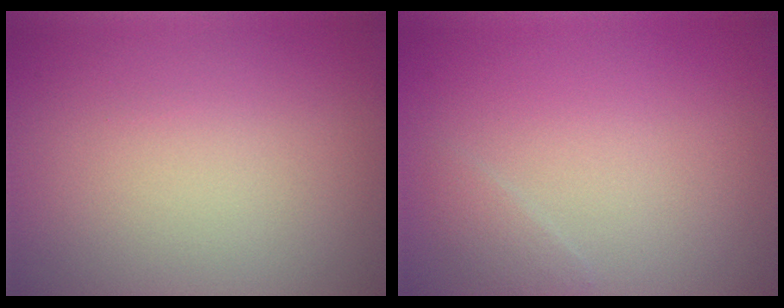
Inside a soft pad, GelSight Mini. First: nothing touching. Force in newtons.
{"total": 0.9, "press": 0.9, "slide": 0.0}